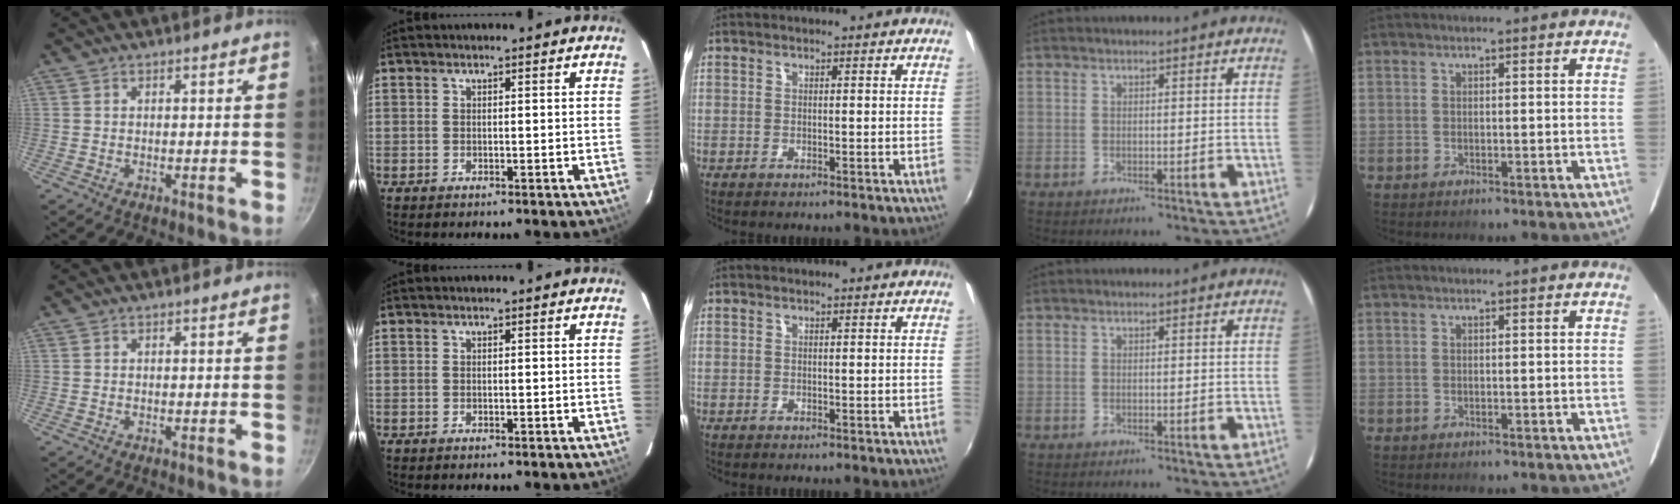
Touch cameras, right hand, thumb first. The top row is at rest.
{}